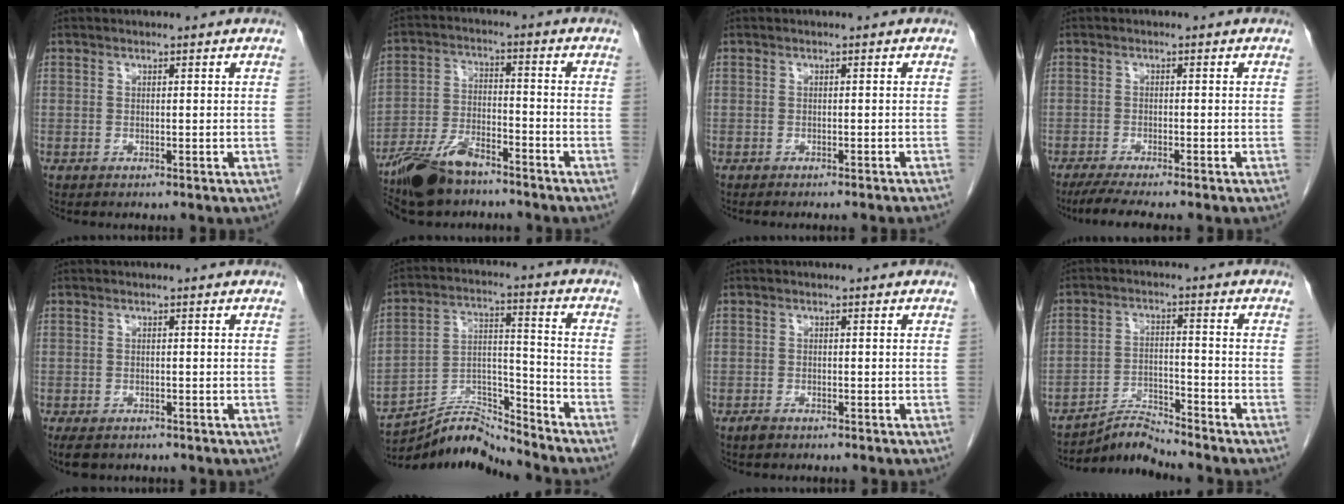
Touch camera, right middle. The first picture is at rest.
{"total": 10.4, "force": [-8.1, 3.3, 5.5], "torque": [-0.111, -0.011, -0.151]}
{"total": 4.6, "force": [-4.2, -0.2, 2.0], "torque": [-0.019, -0.004, -0.050]}
{"total": 5.4, "force": [-4.4, -0.3, 3.1], "torque": [-0.048, -0.015, -0.071]}
{"total": 4.3, "force": [-3.3, 2.0, 1.9], "torque": [-0.029, -0.007, -0.047]}
{"total": 10.4, "force": [-10.3, -0.9, 0.5], "torque": [-0.013, 0.035, -0.190]}
{"total": 1.3, "force": [-1.0, 0.3, 0.7], "torque": [-0.019, -0.001, -0.017]}
{"total": 5.2, "force": [-5.0, -1.2, -0.5], "torque": [0.001, -0.006, -0.090]}